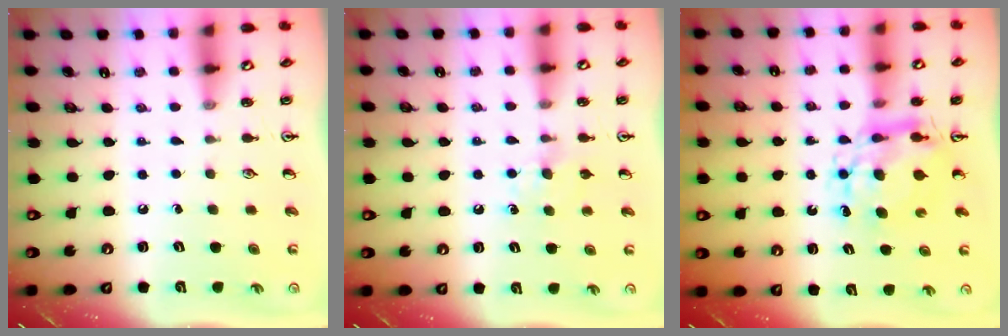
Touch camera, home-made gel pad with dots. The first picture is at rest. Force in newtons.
{"total": 6.1, "press": 6.0, "slide": 0.7}
{"total": 7.6, "press": 7.5, "slide": 0.8}